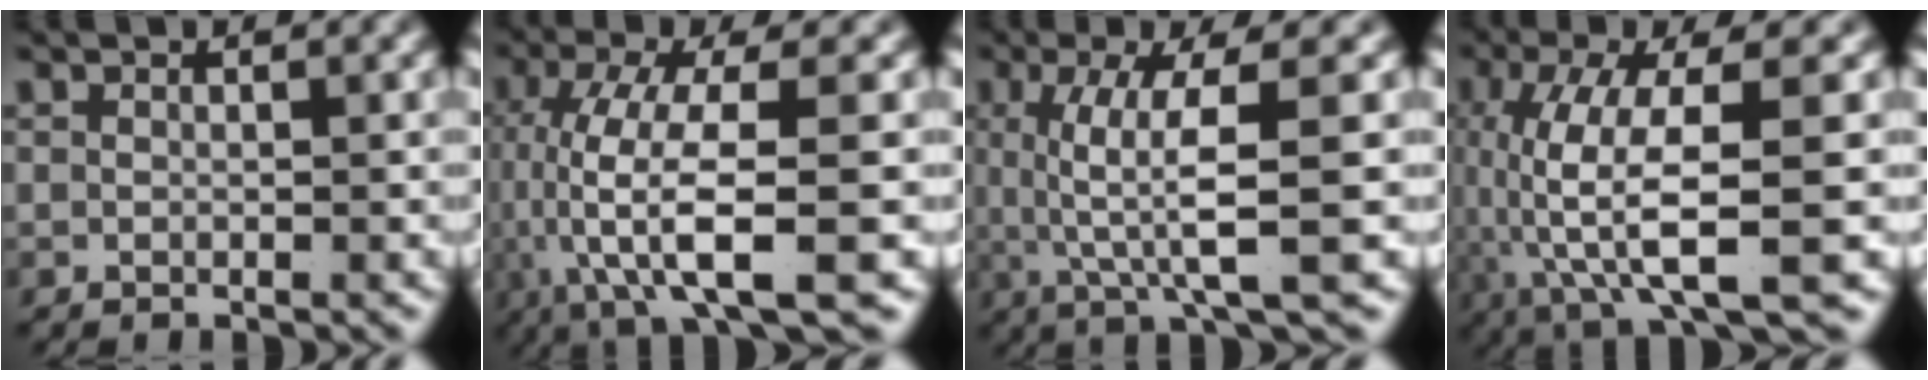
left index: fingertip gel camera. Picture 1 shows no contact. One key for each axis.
{"total": 8.2, "fx": -1.8, "fy": 3.2, "fz": 7.4, "tx": -0.168, "ty": -0.043, "tz": -0.002}
{"total": 6.4, "fx": 0.1, "fy": 0.8, "fz": 6.4, "tx": -0.107, "ty": -0.009, "tz": 0.010}
{"total": 9.7, "fx": -1.7, "fy": 4.0, "fz": 8.6, "tx": -0.180, "ty": -0.042, "tz": -0.006}